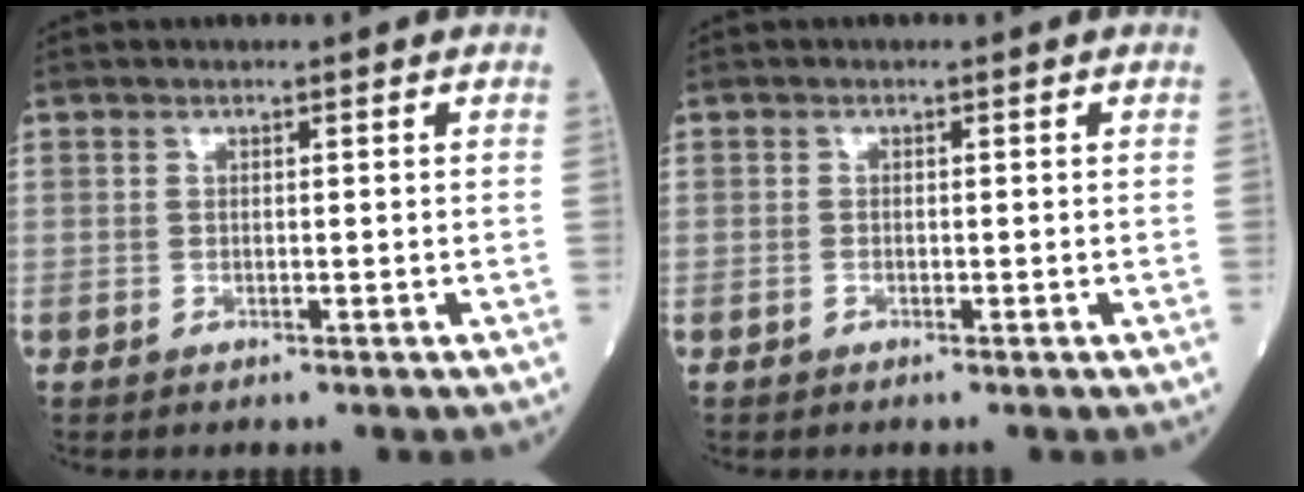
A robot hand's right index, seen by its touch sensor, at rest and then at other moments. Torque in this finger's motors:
{"motor_torque": [-0.26, -0.05, -0.03, 0.00]}